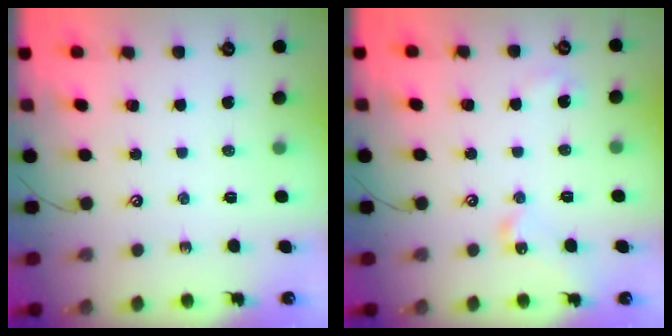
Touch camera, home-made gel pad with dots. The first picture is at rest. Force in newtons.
{"total": 8.5, "press": 8.5, "slide": 0.6}